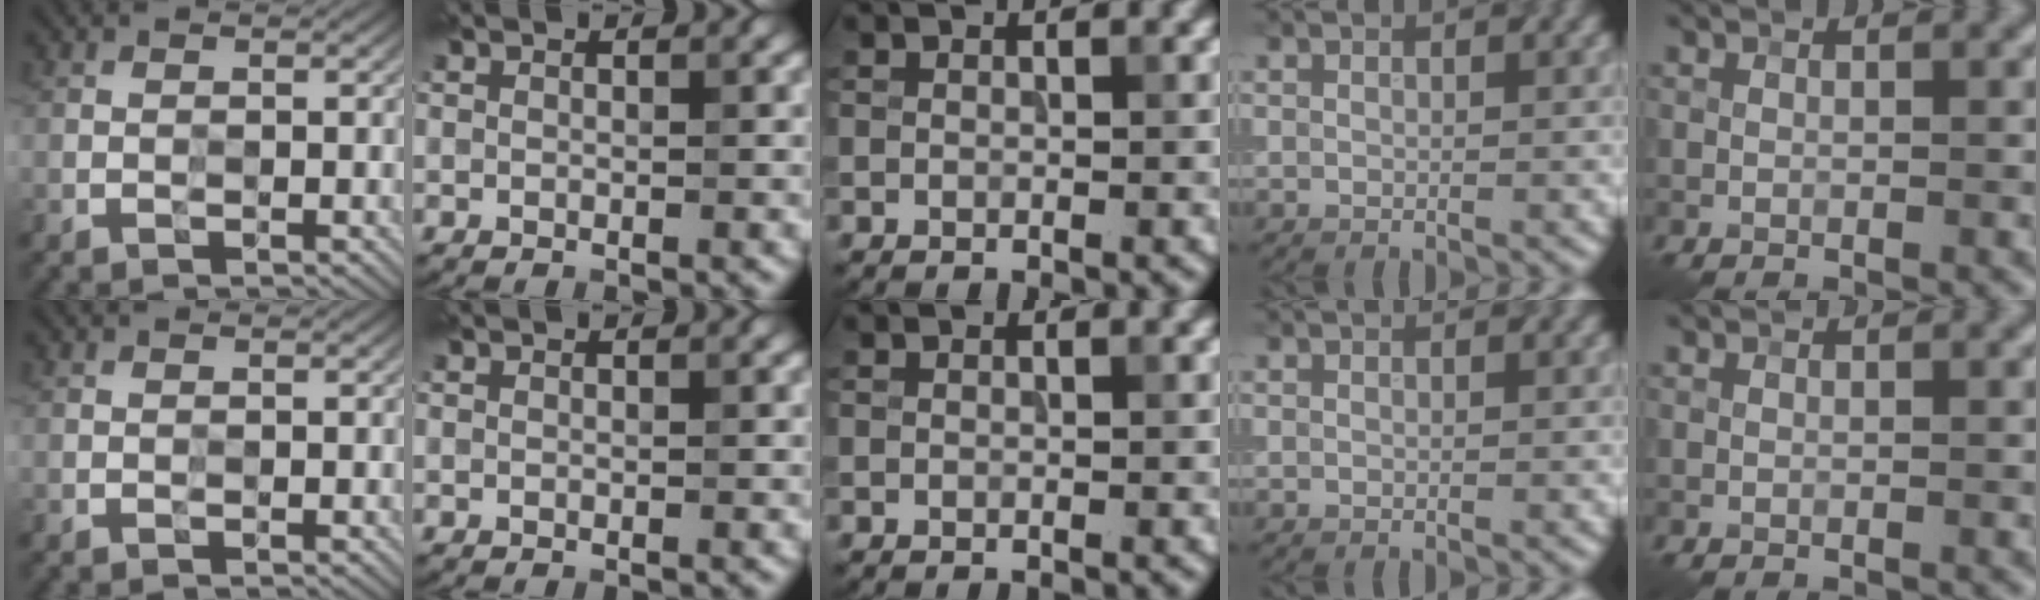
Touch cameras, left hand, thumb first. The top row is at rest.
{}